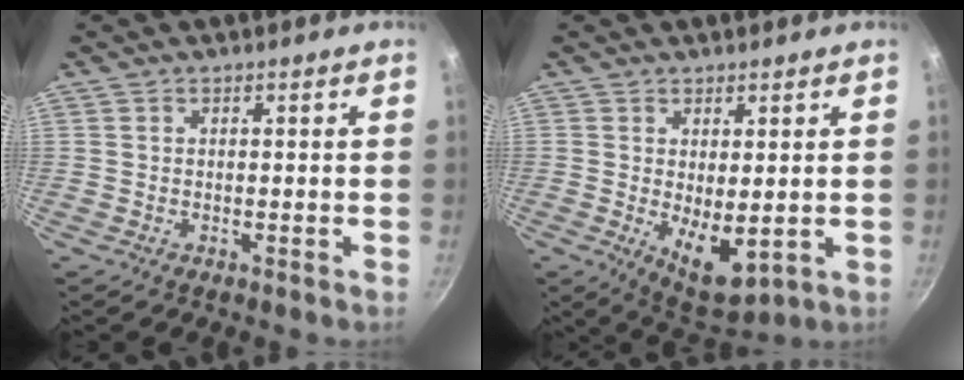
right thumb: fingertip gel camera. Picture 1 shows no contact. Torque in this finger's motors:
{"motor_torque": [-0.30, 0.59, 0.99, 0.04, 0.23]}